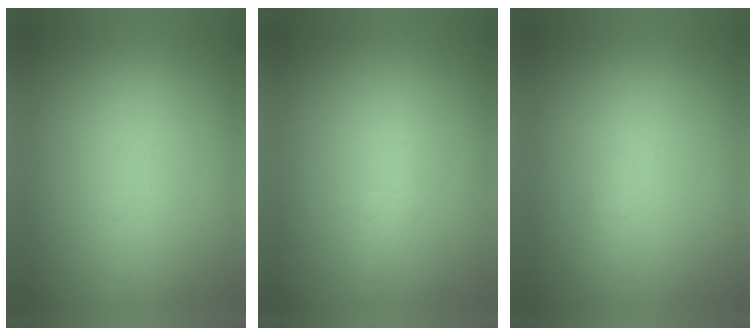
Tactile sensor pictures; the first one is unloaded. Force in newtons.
{"total": 1.3}
{"total": 1.2}